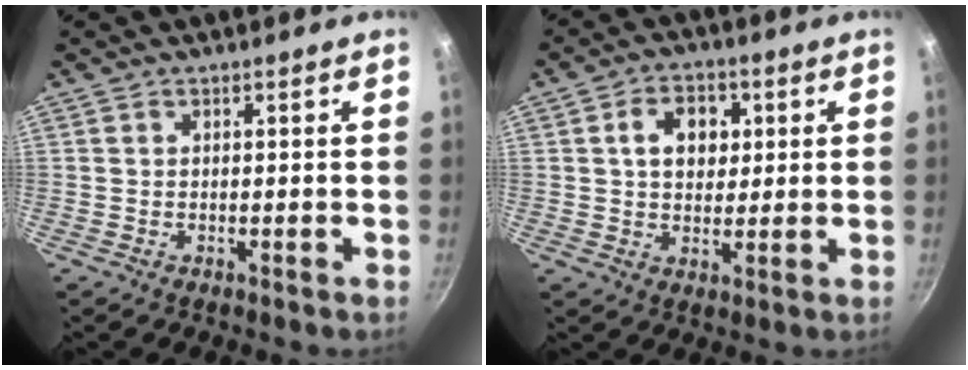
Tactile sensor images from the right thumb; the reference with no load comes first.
{"total": 7.9, "force": [1.9, 5.9, 4.9], "torque": [-0.053, 0.004, 0.025]}